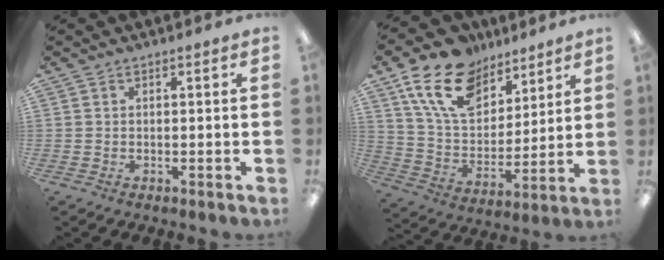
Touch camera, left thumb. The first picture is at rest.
{"total": 18.5, "force": [11.5, 11.3, 9.1], "torque": [-0.177, -0.043, 0.214]}